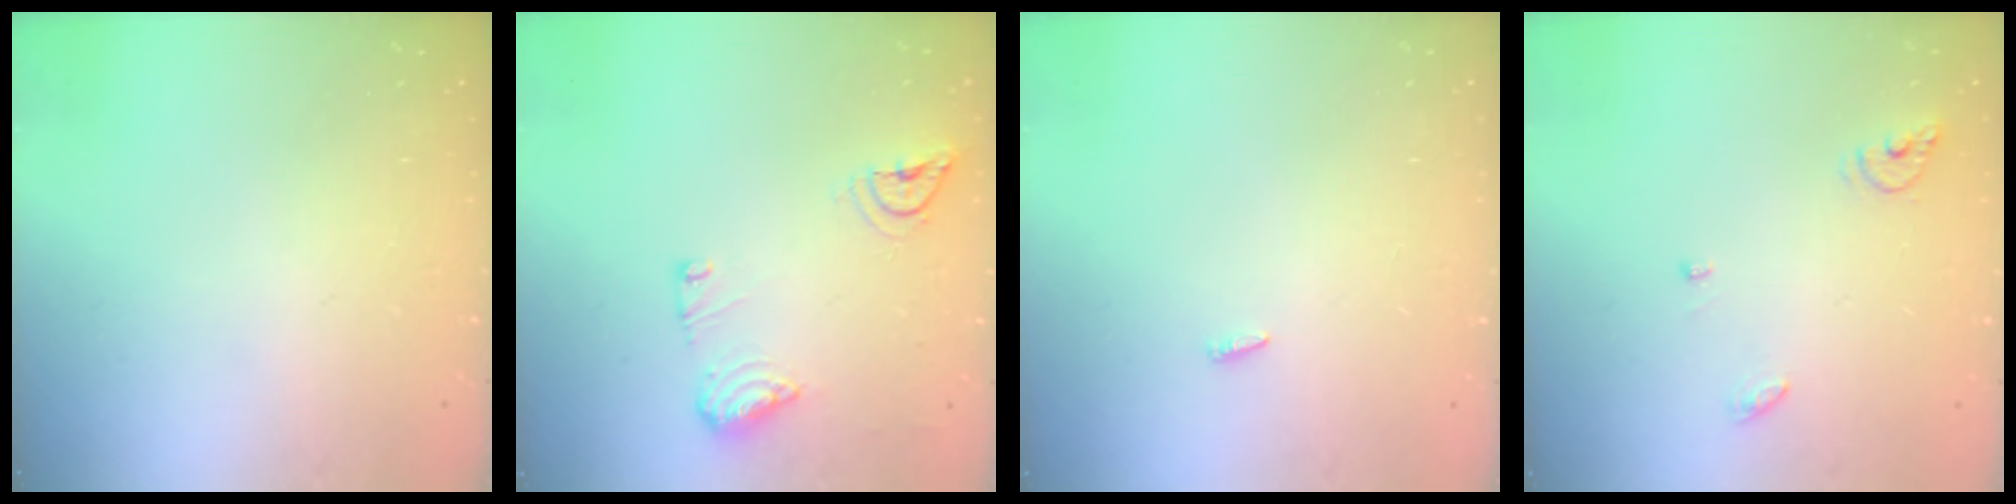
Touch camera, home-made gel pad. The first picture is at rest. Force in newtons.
{"total": 9.7, "press": 9.7, "slide": 0.3}
{"total": 2.1, "press": 1.9, "slide": 0.7}
{"total": 5.7, "press": 5.7, "slide": 0.5}